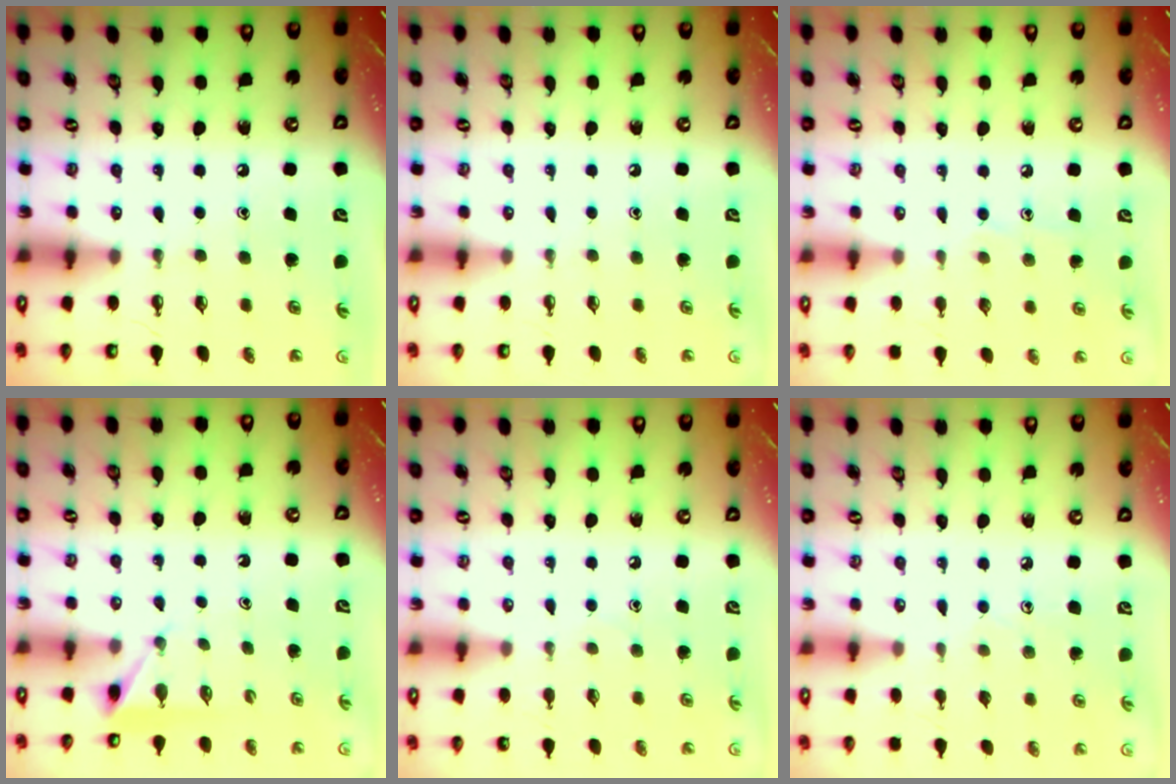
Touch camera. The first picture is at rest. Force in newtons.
{"total": 0.0}
{"total": 6.2, "press": 6.2, "slide": 0.7}
{"total": 3.0, "press": 2.9, "slide": 0.4}
{"total": 2.9, "press": 2.9, "slide": 0.3}
{"total": 5.0, "press": 5.0, "slide": 0.4}